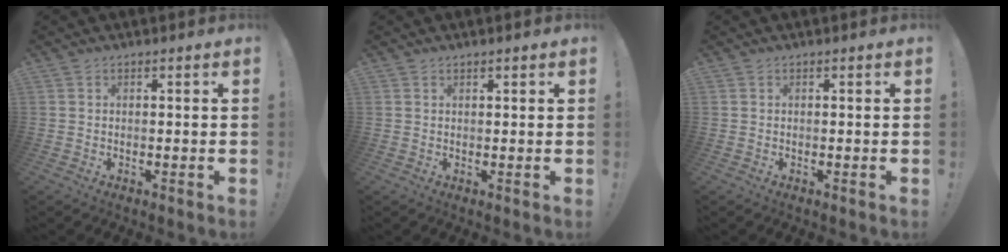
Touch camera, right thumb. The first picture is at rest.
{"total": 0.6, "force": [0.5, 0.1, 0.3], "torque": [-0.003, -0.001, 0.010]}
{"total": 0.0}